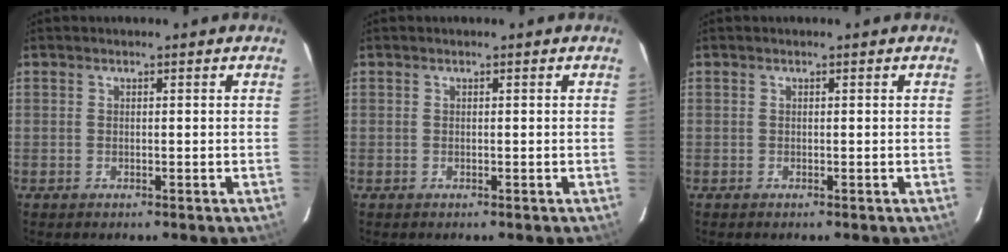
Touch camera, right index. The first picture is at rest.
{"total": 0.0}
{"total": 0.0}